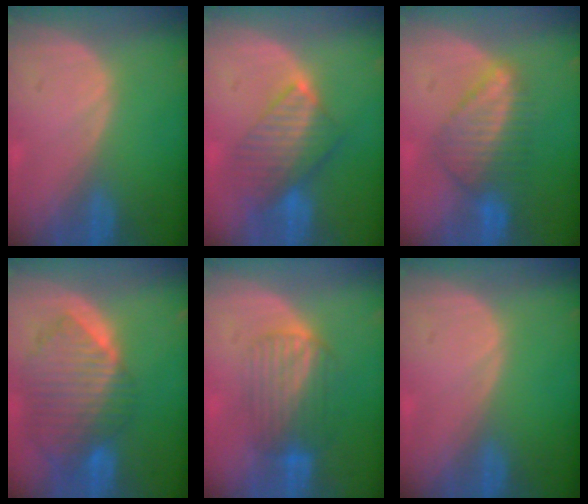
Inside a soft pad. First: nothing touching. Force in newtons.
{"total": 7.8, "press": 7.1, "slide": 3.3}
{"total": 6.5, "press": 6.4, "slide": 0.8}
{"total": 10.3, "press": 9.0, "slide": 5.1}
{"total": 6.6, "press": 6.3, "slide": 1.8}
{"total": 0.0}